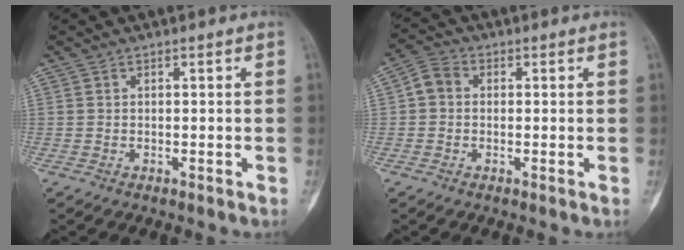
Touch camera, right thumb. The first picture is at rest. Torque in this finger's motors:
{"motor_torque": [-0.25, 0.31, 0.01, 0.13, 0.02]}